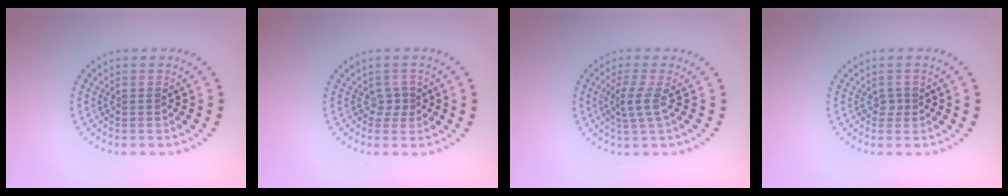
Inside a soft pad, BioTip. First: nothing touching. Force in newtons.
{"total": 1.1, "press": 0.8, "slide": 0.8}
{"total": 2.2, "press": 1.6, "slide": 1.5}
{"total": 0.7, "press": 0.6, "slide": 0.4}